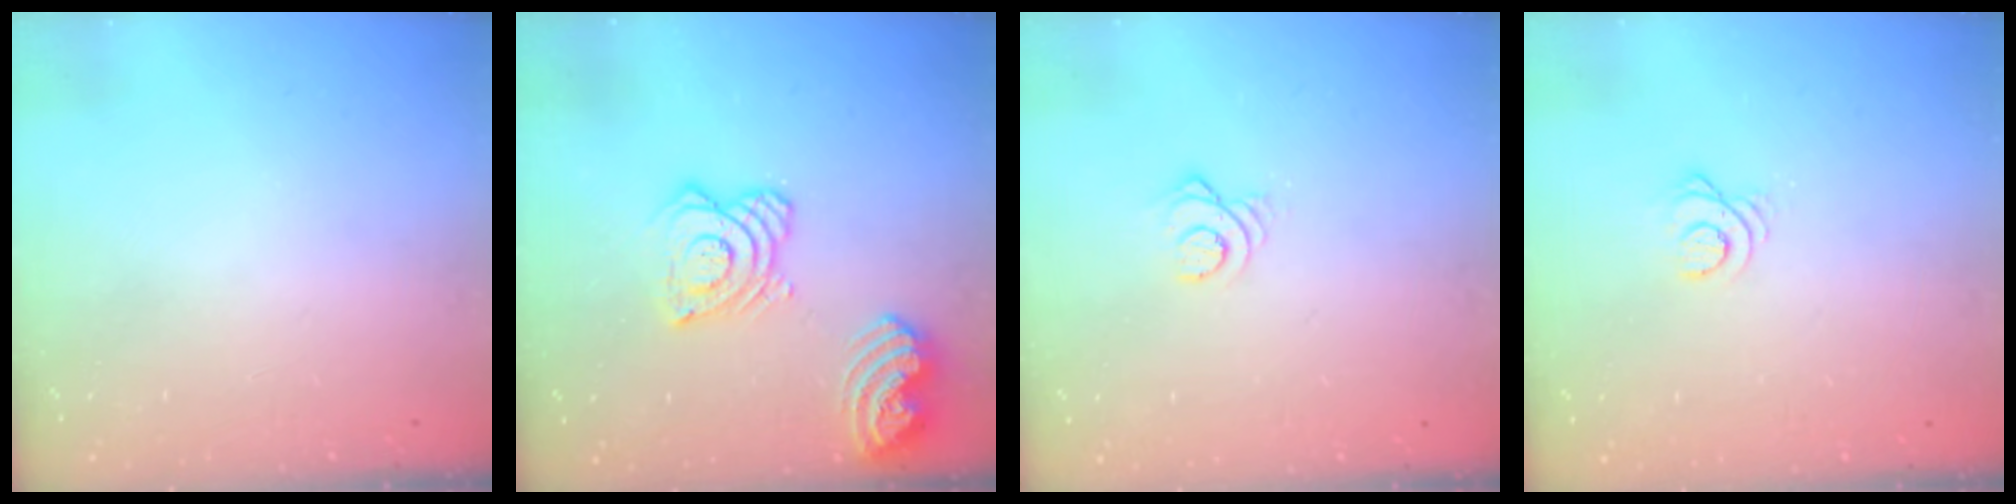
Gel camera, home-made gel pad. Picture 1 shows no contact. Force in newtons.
{"total": 16.3, "press": 16.1, "slide": 2.3}
{"total": 3.5, "press": 3.5, "slide": 0.2}
{"total": 2.9, "press": 2.9, "slide": 0.3}